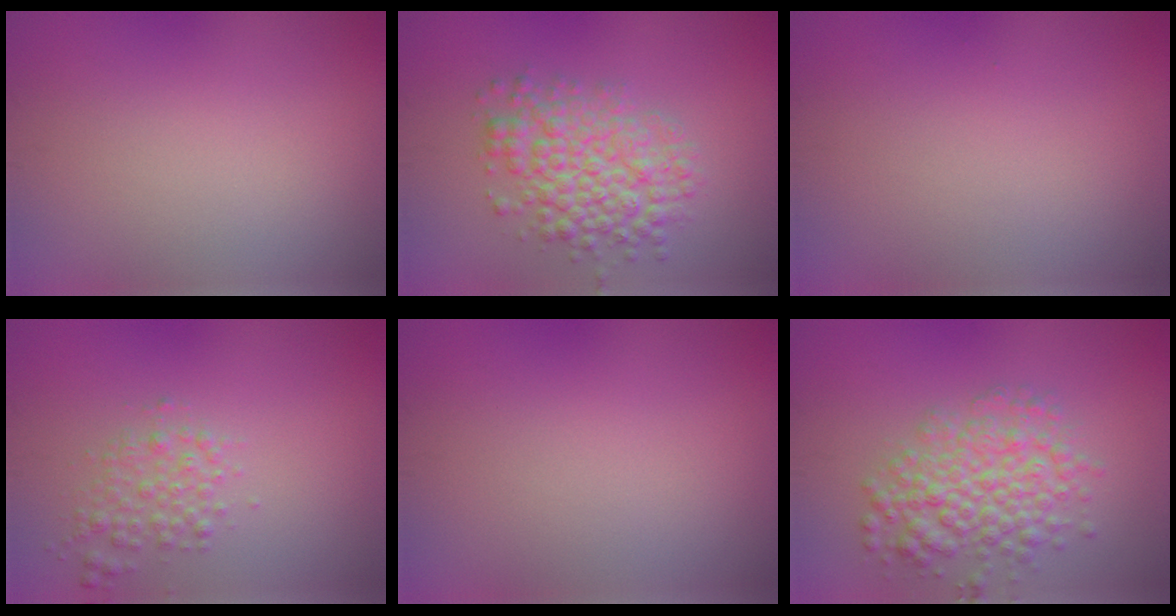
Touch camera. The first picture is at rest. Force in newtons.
{"total": 5.5, "press": 5.5, "slide": 0.1}
{"total": 0.0}
{"total": 2.2, "press": 2.2, "slide": 0.0}
{"total": 0.0}
{"total": 5.2, "press": 5.2, "slide": 0.2}